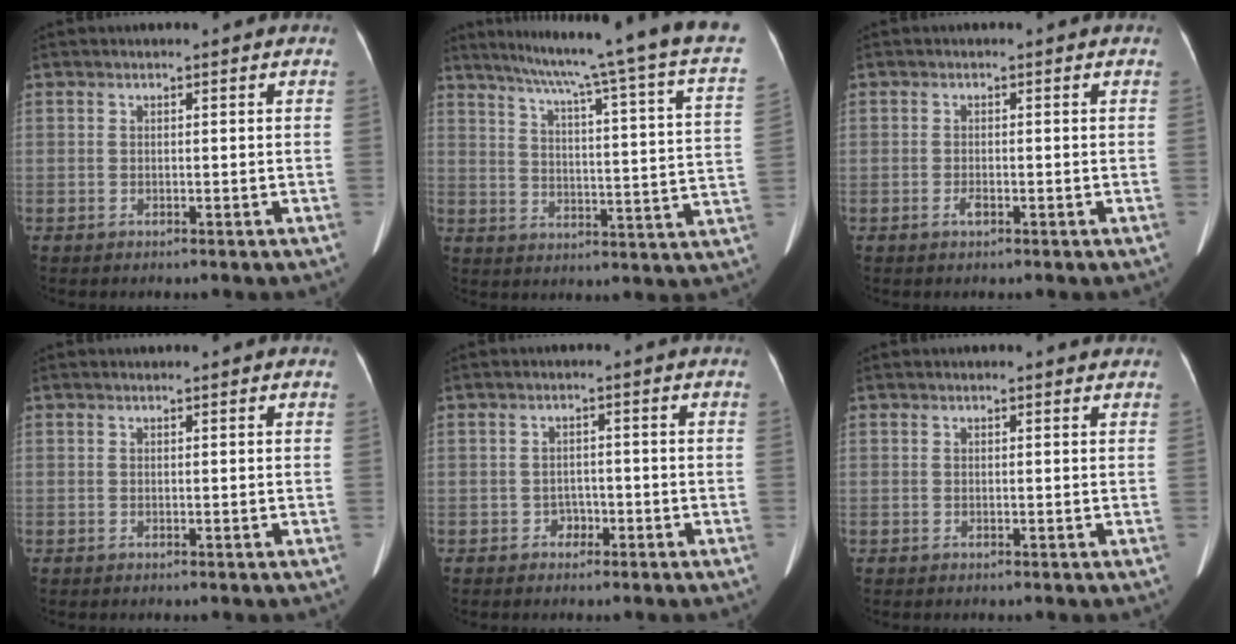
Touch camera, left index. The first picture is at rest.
{"total": 25.4, "force": [20.3, -0.9, 15.3], "torque": [-0.231, -0.047, 0.248]}
{"total": 1.0, "force": [-0.5, 0.3, 0.8], "torque": [-0.015, 0.000, -0.008]}
{"total": 0.7, "force": [0.7, 0.0, 0.1], "torque": [-0.006, 0.007, 0.012]}
{"total": 1.7, "force": [-1.0, 1.3, 0.5], "torque": [-0.004, 0.006, -0.015]}
{"total": 1.0, "force": [1.0, 0.1, 0.0], "torque": [-0.010, -0.005, 0.005]}